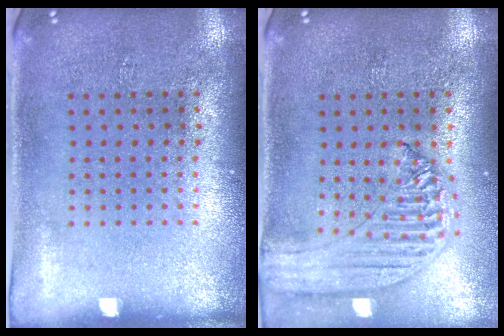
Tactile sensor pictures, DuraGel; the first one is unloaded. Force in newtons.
{"total": 1.5, "press": 1.4, "slide": 0.3}